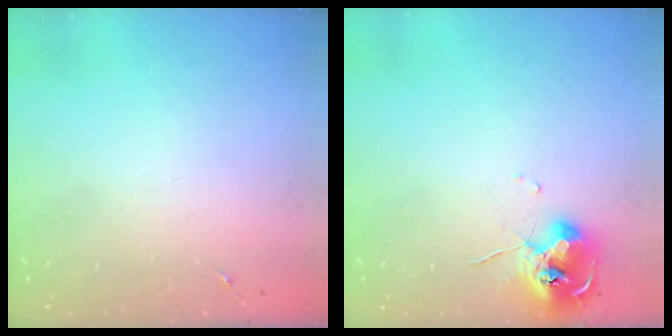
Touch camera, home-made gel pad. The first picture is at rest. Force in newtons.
{"total": 10.1, "press": 10.0, "slide": 0.9}